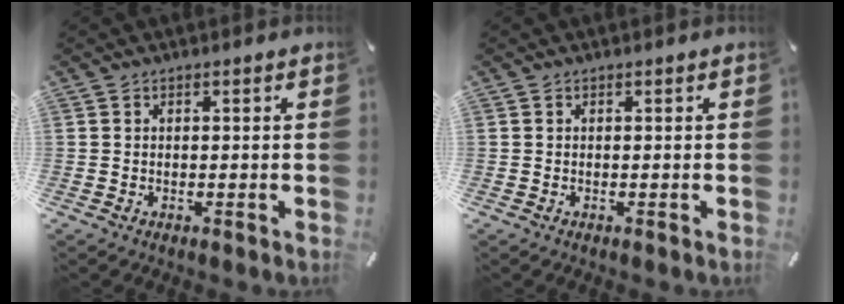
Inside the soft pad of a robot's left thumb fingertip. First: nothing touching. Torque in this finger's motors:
{"motor_torque": [0.02, -0.04, 0.00, 0.00, 0.01]}